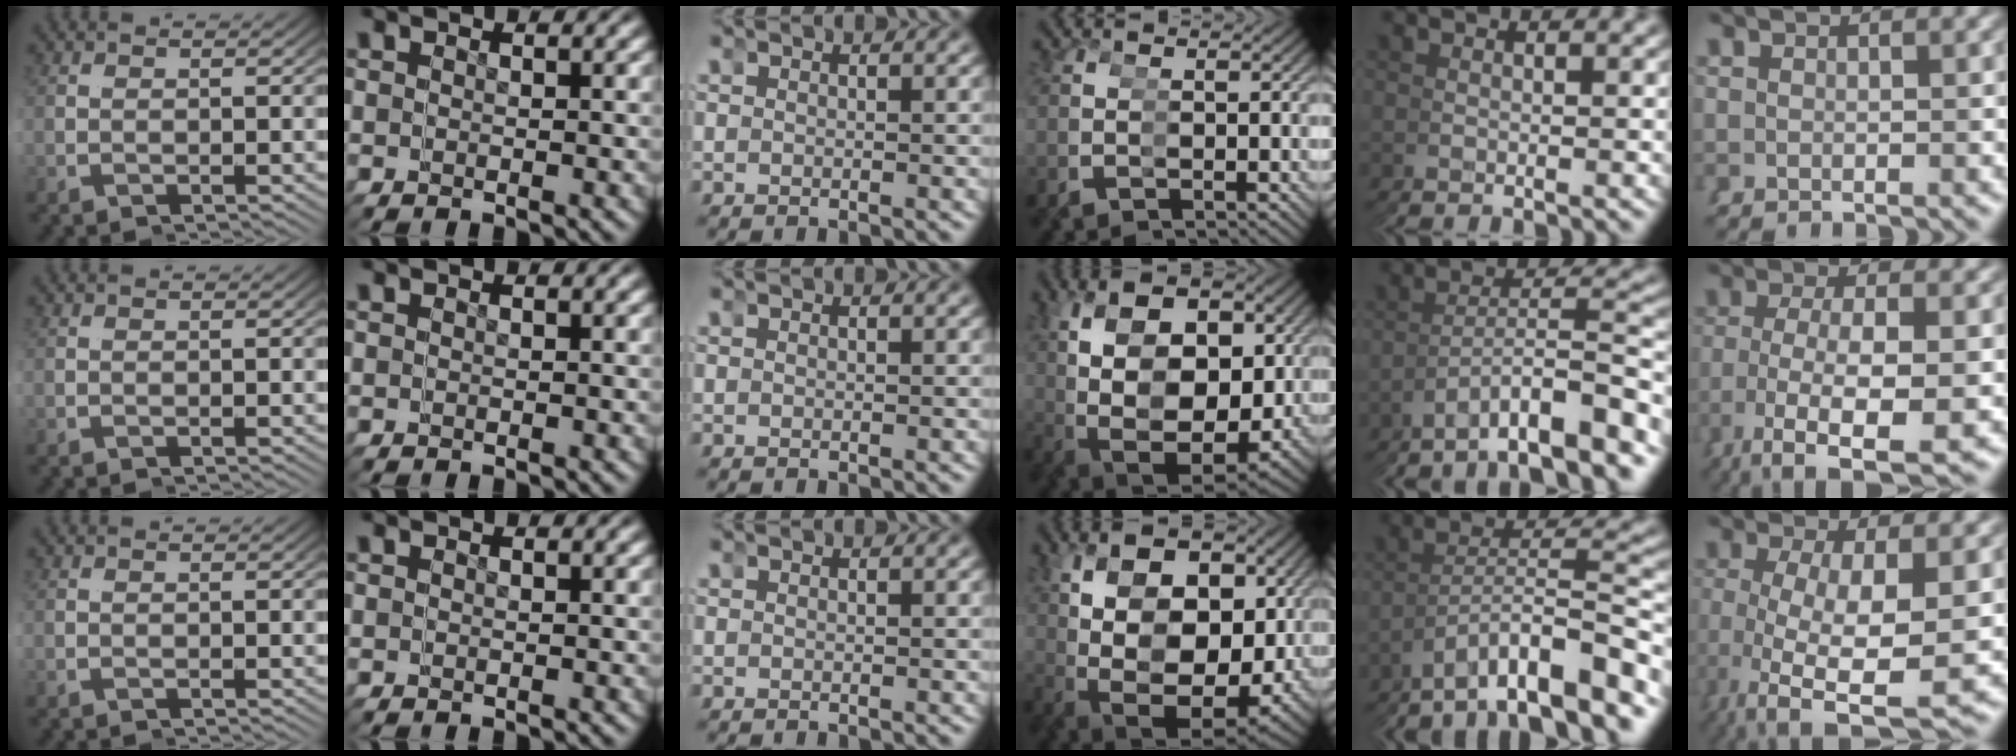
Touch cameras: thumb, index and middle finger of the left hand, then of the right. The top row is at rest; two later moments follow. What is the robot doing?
{"motion": "grasp_and_lifting", "object": "bandage"}